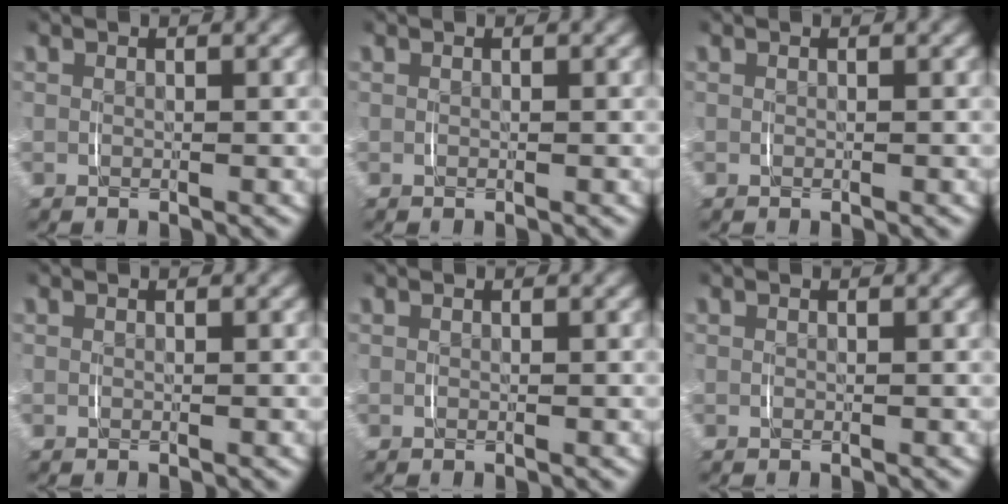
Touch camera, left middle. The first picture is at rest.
{"total": 0.0}
{"total": 0.0}
{"total": 0.0}
{"total": 0.0}
{"total": 0.0}